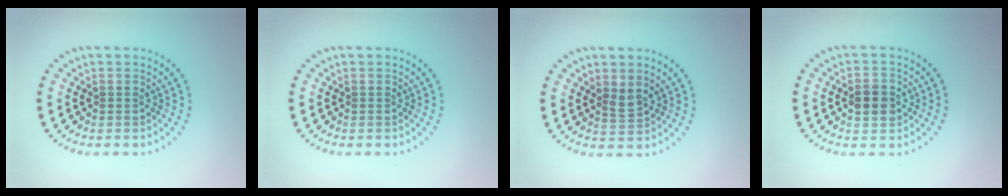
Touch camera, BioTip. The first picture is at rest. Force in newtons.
{"total": 0.0}
{"total": 1.5, "press": 1.1, "slide": 1.0}
{"total": 2.5, "press": 2.5, "slide": 0.2}